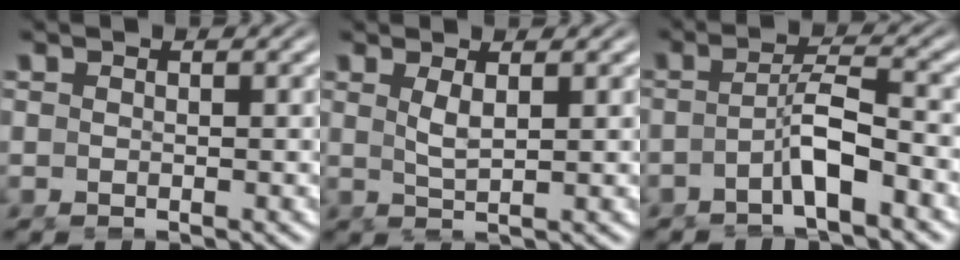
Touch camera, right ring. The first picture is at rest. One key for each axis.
{"total": 1.7, "fx": 0.7, "fy": -0.5, "fz": 1.5, "tx": -0.029, "ty": -0.011, "tz": 0.024}
{"total": 3.2, "fx": -1.9, "fy": 0.2, "fz": 2.6, "tx": -0.046, "ty": -0.010, "tz": -0.027}